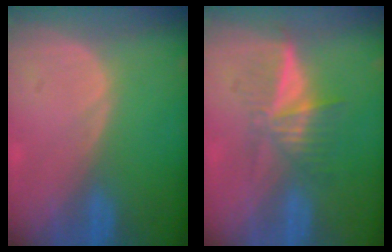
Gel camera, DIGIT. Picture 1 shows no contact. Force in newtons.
{"total": 6.3, "press": 5.3, "slide": 3.5}